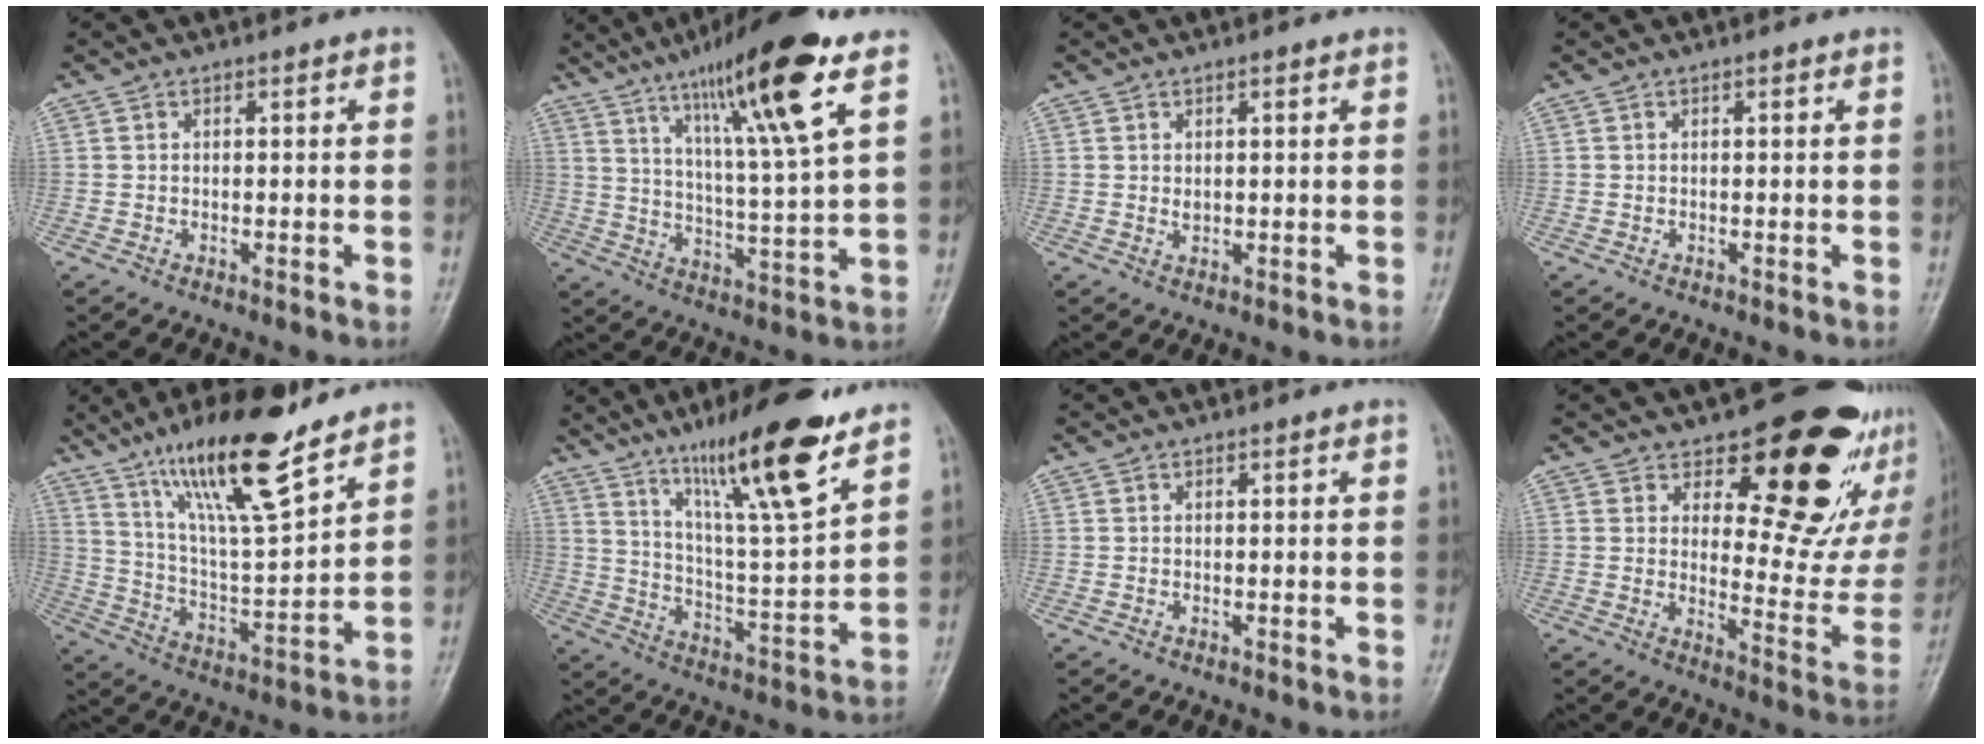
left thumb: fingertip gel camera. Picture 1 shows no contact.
{"total": 18.2, "force": [10.4, 1.5, 14.9], "torque": [-0.243, -0.044, 0.173]}
{"total": 2.0, "force": [0.8, 1.0, 1.5], "torque": [-0.020, -0.006, 0.018]}
{"total": 0.0}
{"total": 19.0, "force": [13.1, 4.0, 13.1], "torque": [-0.205, -0.068, 0.239]}
{"total": 19.1, "force": [12.5, 2.7, 14.1], "torque": [-0.215, -0.066, 0.214]}
{"total": 0.0}
{"total": 21.9, "force": [14.0, 10.4, 13.2], "torque": [-0.125, -0.106, 0.179]}